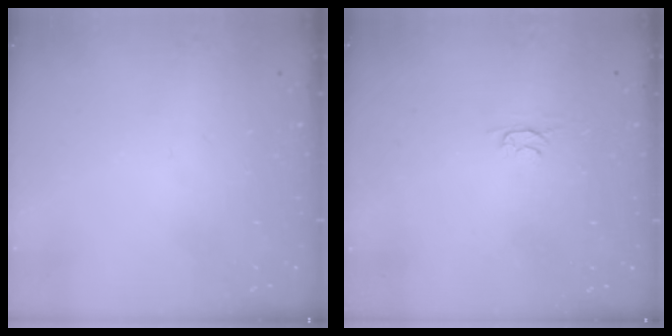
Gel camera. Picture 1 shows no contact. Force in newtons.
{"total": 2.4, "press": 2.3, "slide": 0.5}